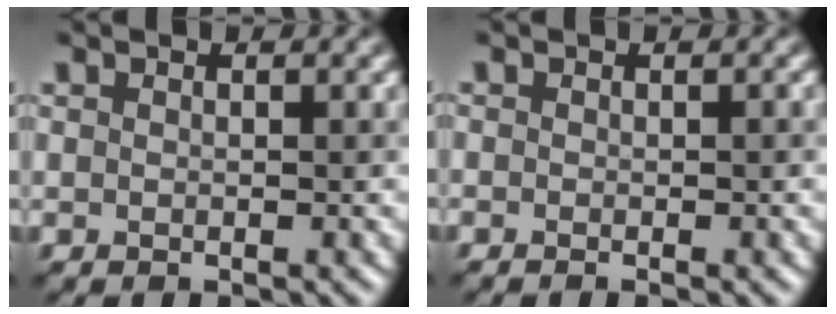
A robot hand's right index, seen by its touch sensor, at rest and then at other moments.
{"total": 1.1, "force": [-0.4, 0.5, 0.9], "torque": [0.009, 0.001, -0.014]}